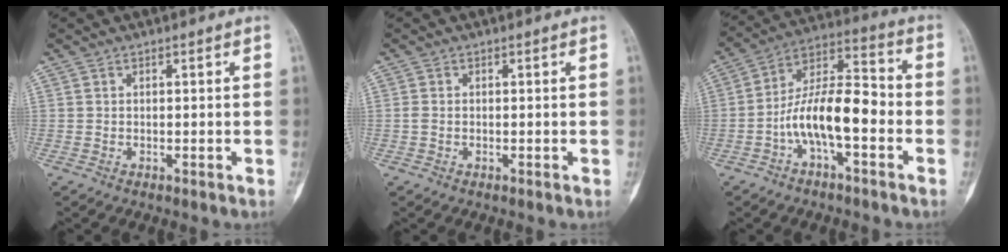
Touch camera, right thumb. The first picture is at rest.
{"total": 0.8, "force": [-0.1, 0.6, 0.6], "torque": [-0.013, 0.001, -0.002]}
{"total": 13.5, "force": [-3.9, 5.3, 11.8], "torque": [-0.207, 0.051, -0.074]}